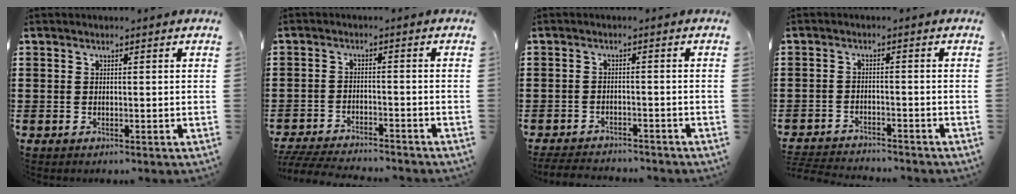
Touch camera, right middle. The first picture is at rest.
{"total": 4.4, "force": [-4.3, 0.2, 0.8], "torque": [-0.027, -0.005, -0.091]}
{"total": 2.8, "force": [-2.8, 0.3, 0.3], "torque": [-0.009, 0.001, -0.059]}
{"total": 2.9, "force": [-2.9, 0.1, 0.1], "torque": [-0.005, -0.002, -0.061]}